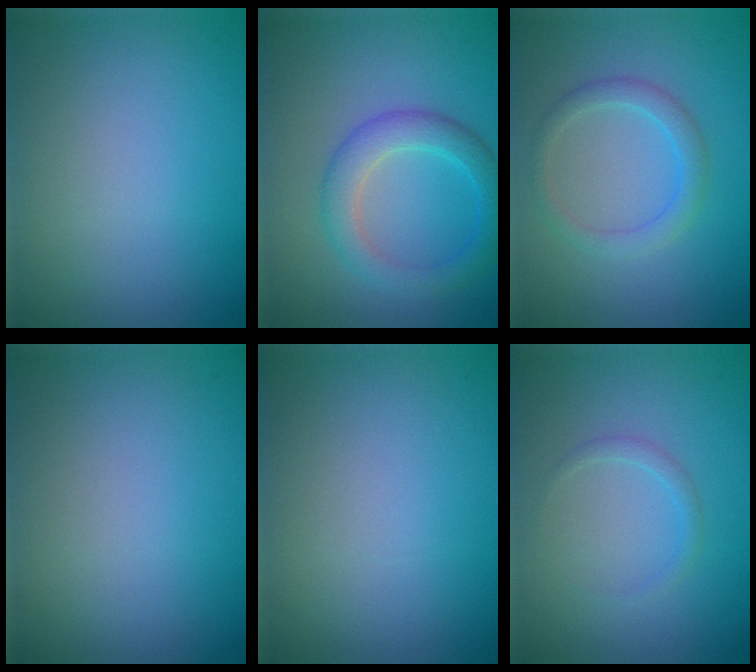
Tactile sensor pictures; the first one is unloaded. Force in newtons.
{"total": 3.4, "press": 3.4, "slide": 0.1}
{"total": 2.2, "press": 2.2, "slide": 0.0}
{"total": 0.0}
{"total": 0.0}
{"total": 1.0, "press": 1.0, "slide": 0.0}